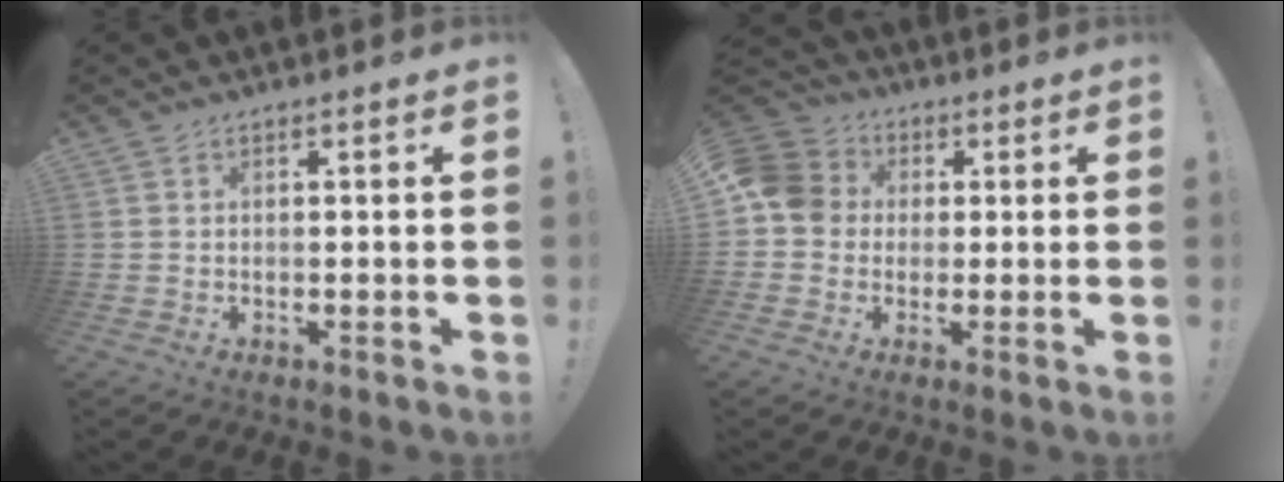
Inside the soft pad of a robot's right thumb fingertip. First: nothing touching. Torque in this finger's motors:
{"motor_torque": [0.66, 1.16, 0.30, -0.26, 0.02]}